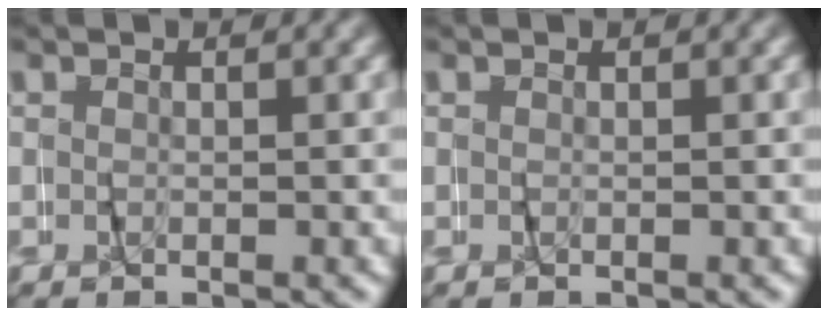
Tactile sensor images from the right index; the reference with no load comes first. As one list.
[{"total": 0.0}]